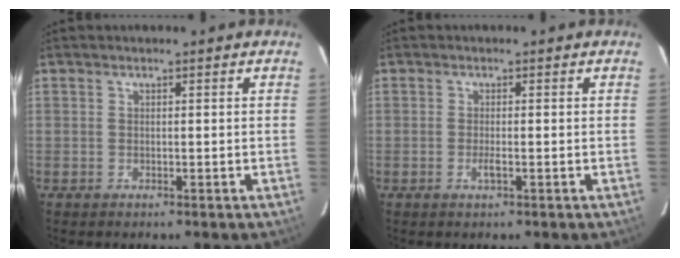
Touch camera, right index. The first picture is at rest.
{"total": 1.4, "force": [-0.5, 0.1, 1.3], "torque": [-0.028, -0.002, -0.010]}